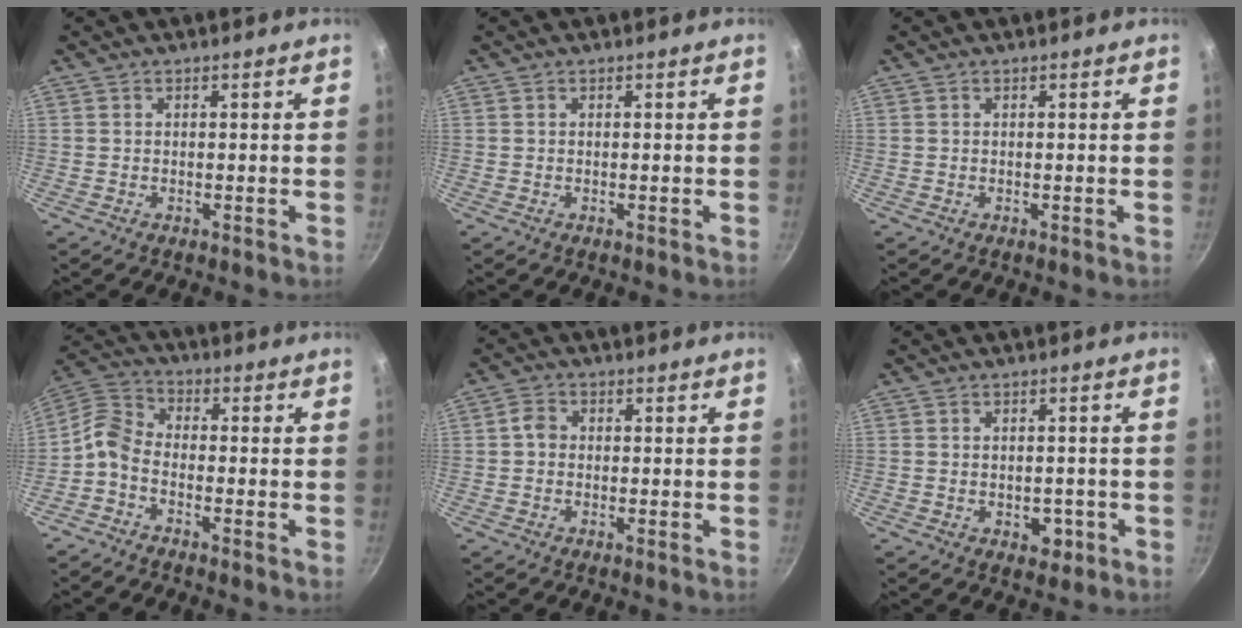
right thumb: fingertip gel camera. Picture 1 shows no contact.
{"total": 0.0}
{"total": 0.0}
{"total": 6.1, "force": [-2.8, 3.7, 3.9], "torque": [-0.090, 0.044, -0.074]}
{"total": 2.7, "force": [-0.1, 2.2, 1.5], "torque": [-0.021, 0.009, -0.009]}
{"total": 3.9, "force": [-1.2, 2.6, 2.5], "torque": [-0.021, 0.003, -0.012]}